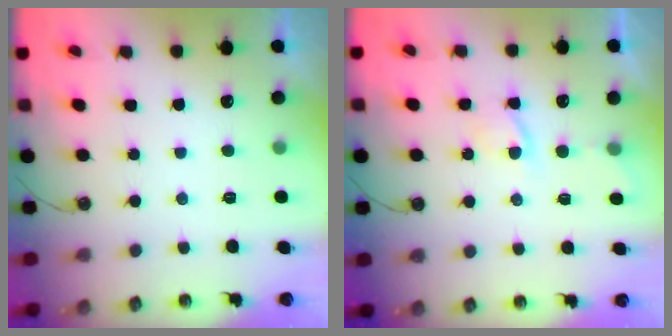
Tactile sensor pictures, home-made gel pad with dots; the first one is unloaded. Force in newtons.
{"total": 4.5, "press": 4.4, "slide": 0.6}